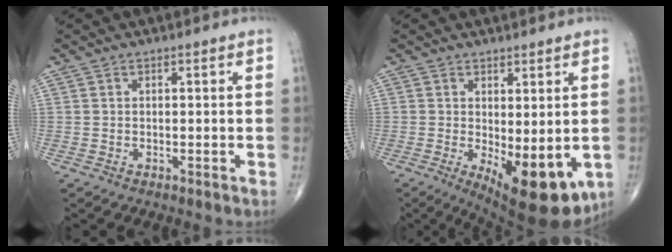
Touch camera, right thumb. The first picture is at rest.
{"total": 12.5, "force": [-2.9, 5.0, 11.1], "torque": [-0.142, -0.026, -0.025]}